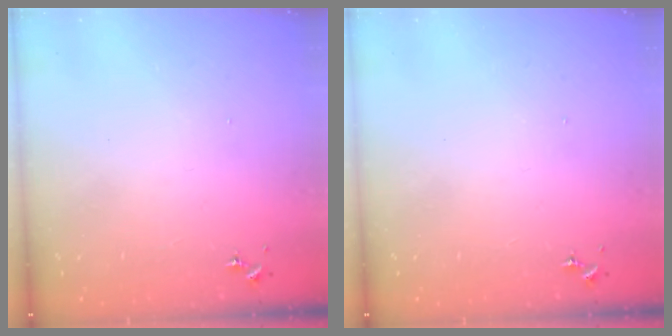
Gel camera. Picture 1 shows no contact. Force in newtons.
{"total": 0.0}